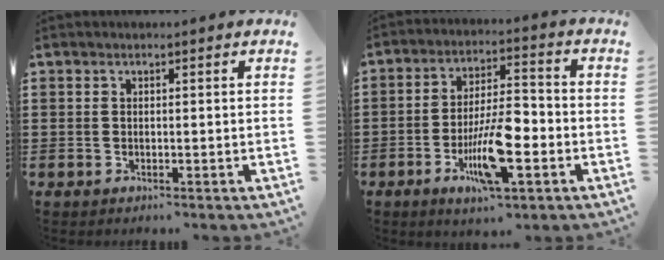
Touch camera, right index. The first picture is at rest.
{"total": 11.4, "force": [-4.1, 3.7, 10.0], "torque": [-0.183, -0.002, -0.073]}